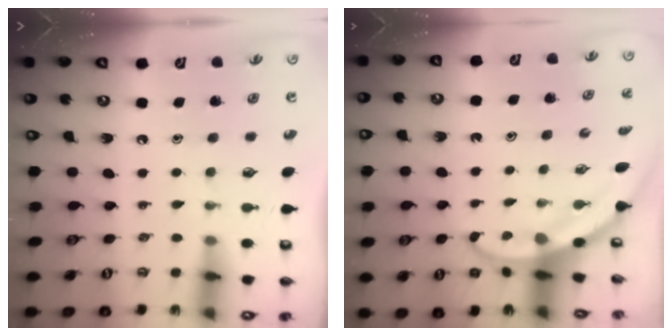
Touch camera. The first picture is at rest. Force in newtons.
{"total": 3.1, "press": 3.1, "slide": 0.2}